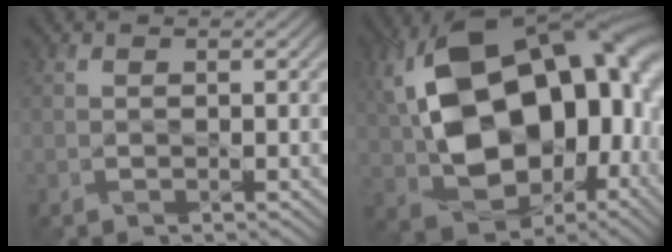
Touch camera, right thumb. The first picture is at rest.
{"total": 20.7, "force": [1.5, 13.3, 15.7], "torque": [-0.295, -0.009, 0.032]}